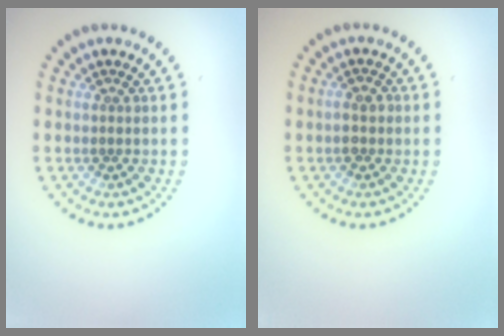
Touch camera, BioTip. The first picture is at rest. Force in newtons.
{"total": 1.6, "press": 1.5, "slide": 0.4}